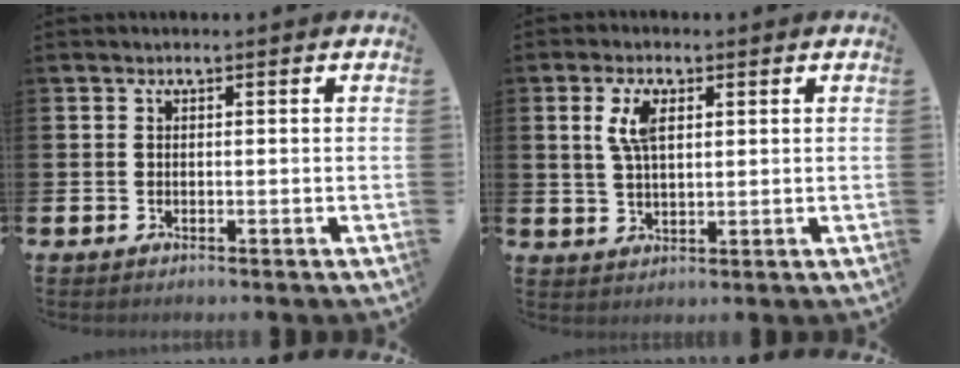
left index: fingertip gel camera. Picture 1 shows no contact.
{"total": 4.7, "force": [2.2, 2.1, 3.6], "torque": [-0.056, -0.001, 0.033]}